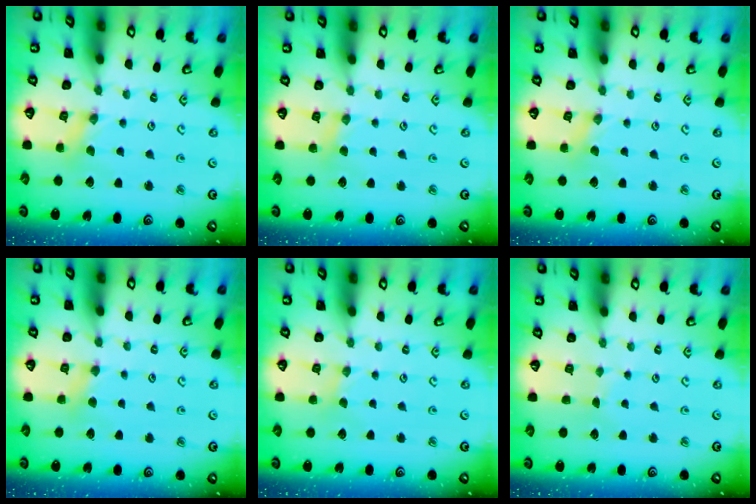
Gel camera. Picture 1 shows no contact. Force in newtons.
{"total": 3.0, "press": 3.0, "slide": 0.4}
{"total": 0.0}
{"total": 3.6, "press": 3.5, "slide": 0.6}
{"total": 0.0}
{"total": 1.6, "press": 1.6, "slide": 0.2}